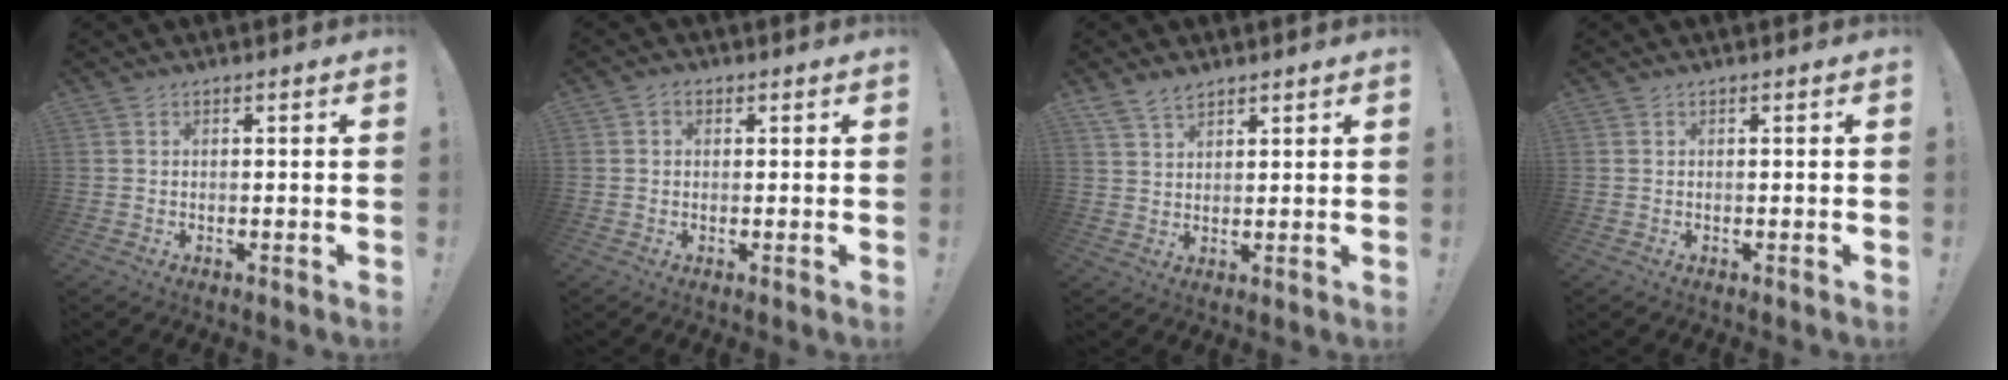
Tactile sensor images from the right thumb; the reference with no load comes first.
{"total": 1.7, "force": [0.3, 1.5, 0.9], "torque": [-0.013, 0.002, 0.004]}
{"total": 5.0, "force": [4.1, 2.3, 1.8], "torque": [-0.029, -0.022, 0.078]}
{"total": 0.0}